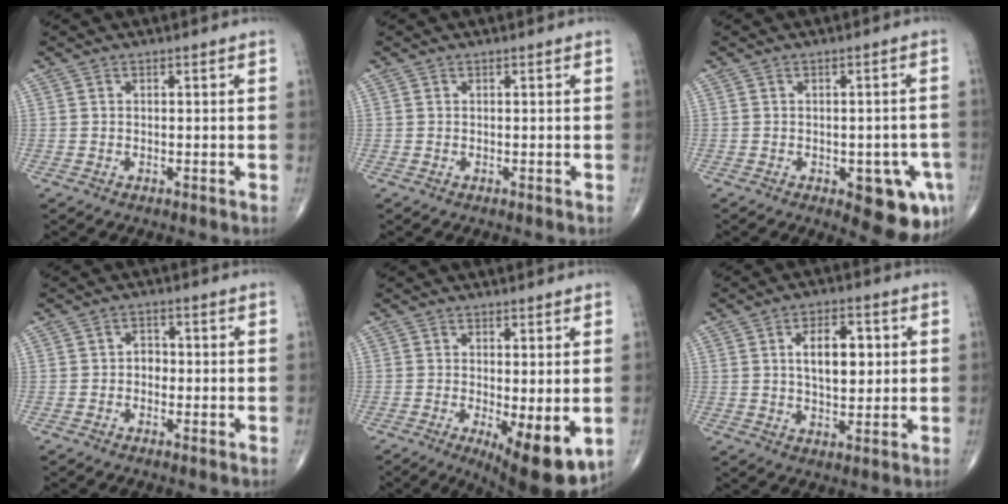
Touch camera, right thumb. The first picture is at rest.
{"total": 0.0}
{"total": 10.6, "force": [-4.2, 4.4, 8.6], "torque": [-0.068, 0.006, -0.045]}
{"total": 2.5, "force": [-0.4, 1.9, 1.6], "torque": [-0.005, 0.007, -0.015]}
{"total": 10.3, "force": [-2.7, 3.2, 9.4], "torque": [-0.128, -0.025, -0.031]}
{"total": 9.0, "force": [1.7, 4.8, 7.4], "torque": [-0.091, -0.005, 0.029]}